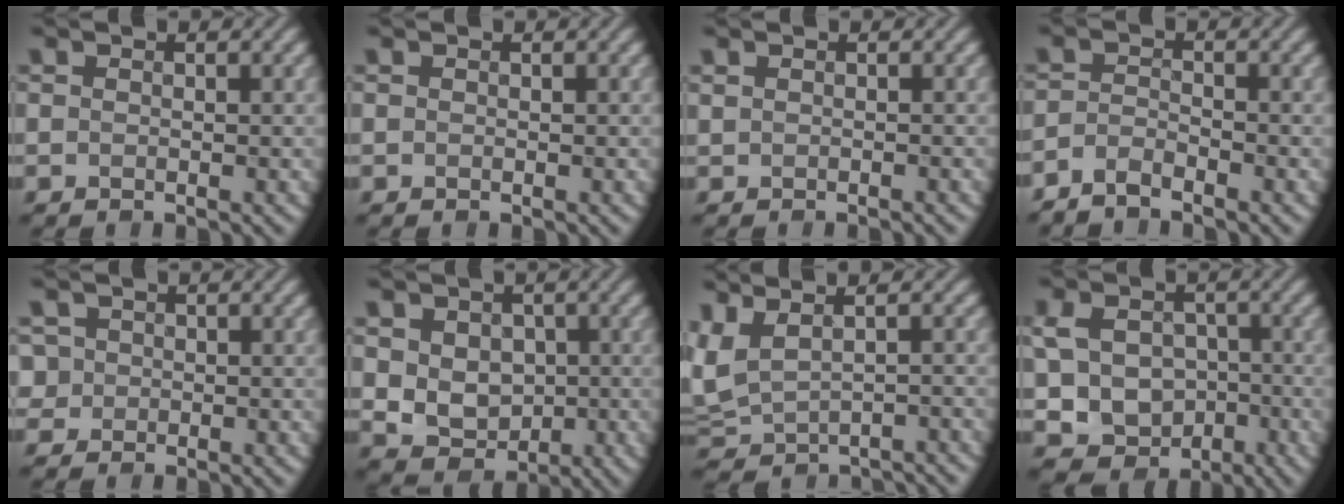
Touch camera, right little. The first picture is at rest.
{"total": 0.0}
{"total": 0.6, "force": [-0.1, 0.3, 0.5], "torque": [0.003, -0.001, -0.007]}
{"total": 2.1, "force": [-2.0, 0.1, 0.5], "torque": [-0.012, -0.001, -0.046]}
{"total": 1.2, "force": [-0.1, 1.0, -0.6], "torque": [0.018, 0.000, 0.004]}
{"total": 4.9, "force": [-0.1, 4.0, 2.7], "torque": [-0.048, -0.010, 0.013]}
{"total": 3.6, "force": [0.0, 2.2, 2.8], "torque": [-0.055, -0.005, 0.021]}
{"total": 8.2, "force": [-1.4, 6.8, 4.5], "torque": [-0.088, -0.019, -0.019]}